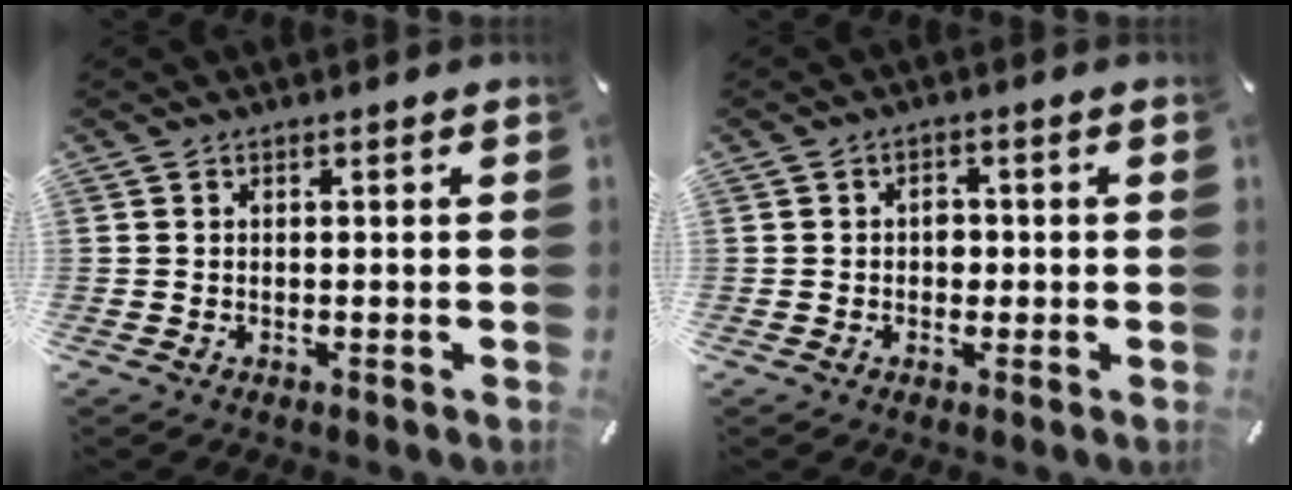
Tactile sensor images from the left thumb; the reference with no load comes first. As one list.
[{"total": 2.6, "force": [-0.3, 2.0, 1.5], "torque": [-0.014, -0.001, -0.012]}]